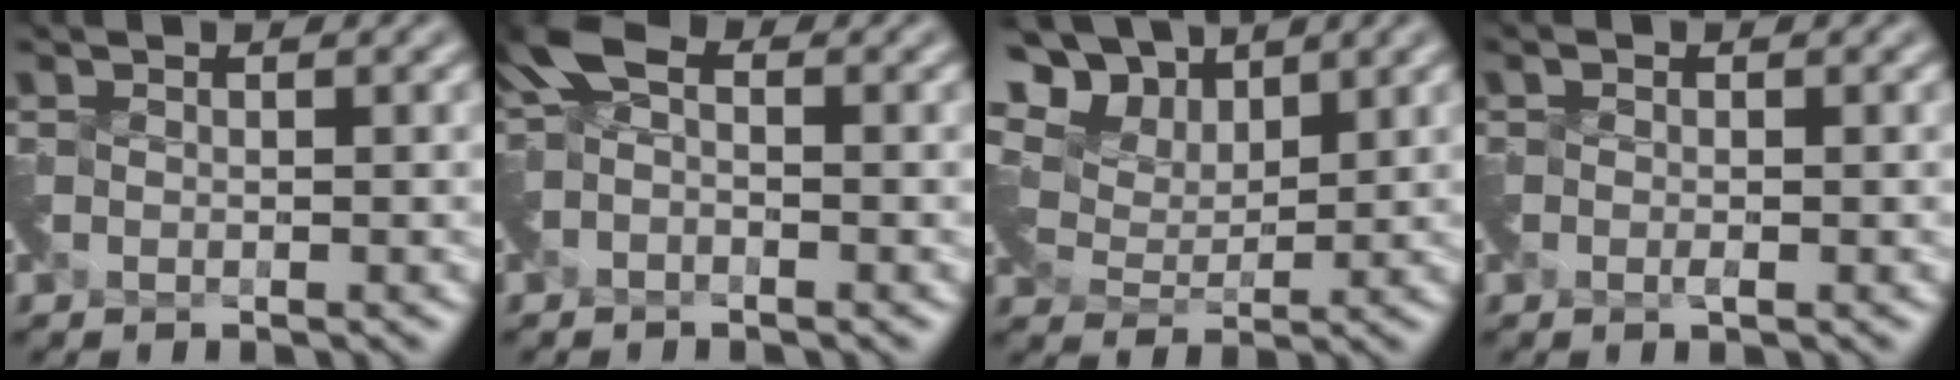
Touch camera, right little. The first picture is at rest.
{"total": 2.3, "force": [-0.7, 1.4, 1.7], "torque": [-0.037, 0.001, -0.024]}
{"total": 9.8, "force": [7.1, 5.1, 4.5], "torque": [-0.112, 0.011, 0.121]}
{"total": 0.5, "force": [-0.4, 0.1, 0.4], "torque": [-0.011, -0.005, -0.008]}